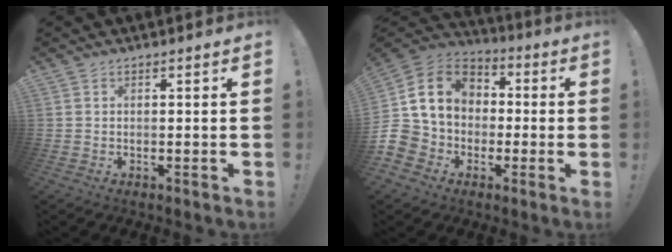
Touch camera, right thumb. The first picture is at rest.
{"total": 14.8, "force": [0.5, 12.8, 7.3], "torque": [-0.150, 0.013, 0.022]}